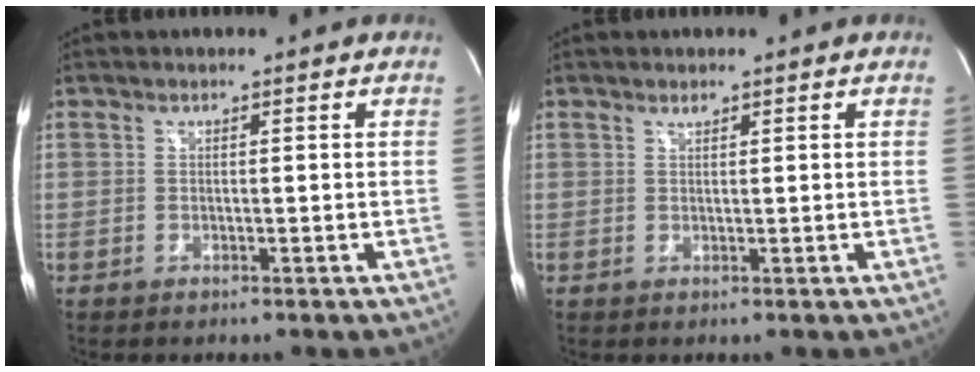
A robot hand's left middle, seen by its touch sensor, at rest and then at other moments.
{"total": 0.6, "force": [0.5, 0.1, 0.2], "torque": [-0.009, -0.002, 0.011]}